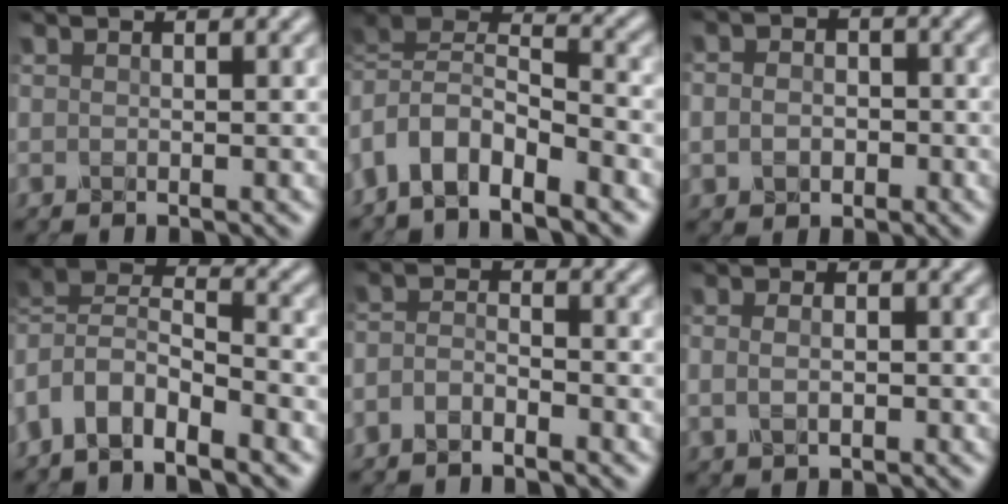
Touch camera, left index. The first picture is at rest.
{"total": 7.2, "force": [-3.4, 3.5, 5.2], "torque": [-0.095, 0.006, -0.075]}
{"total": 3.0, "force": [-0.4, 2.6, 1.4], "torque": [-0.008, 0.004, -0.024]}
{"total": 6.8, "force": [-3.8, 3.3, 4.6], "torque": [-0.084, 0.007, -0.083]}
{"total": 2.2, "force": [-1.6, 1.0, 1.2], "torque": [-0.027, 0.006, -0.042]}
{"total": 2.8, "force": [0.1, 2.0, 2.0], "torque": [-0.019, 0.008, -0.006]}